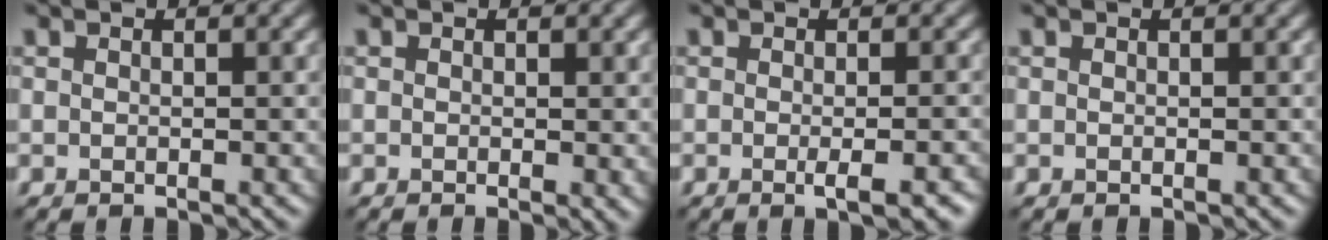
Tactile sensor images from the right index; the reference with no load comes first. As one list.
[{"total": 1.0, "force": [0.0, 0.1, 1.0], "torque": [-0.010, -0.004, -0.001]}, {"total": 3.3, "force": [-0.9, 1.0, 3.0], "torque": [-0.030, -0.002, -0.009]}, {"total": 0.0}]